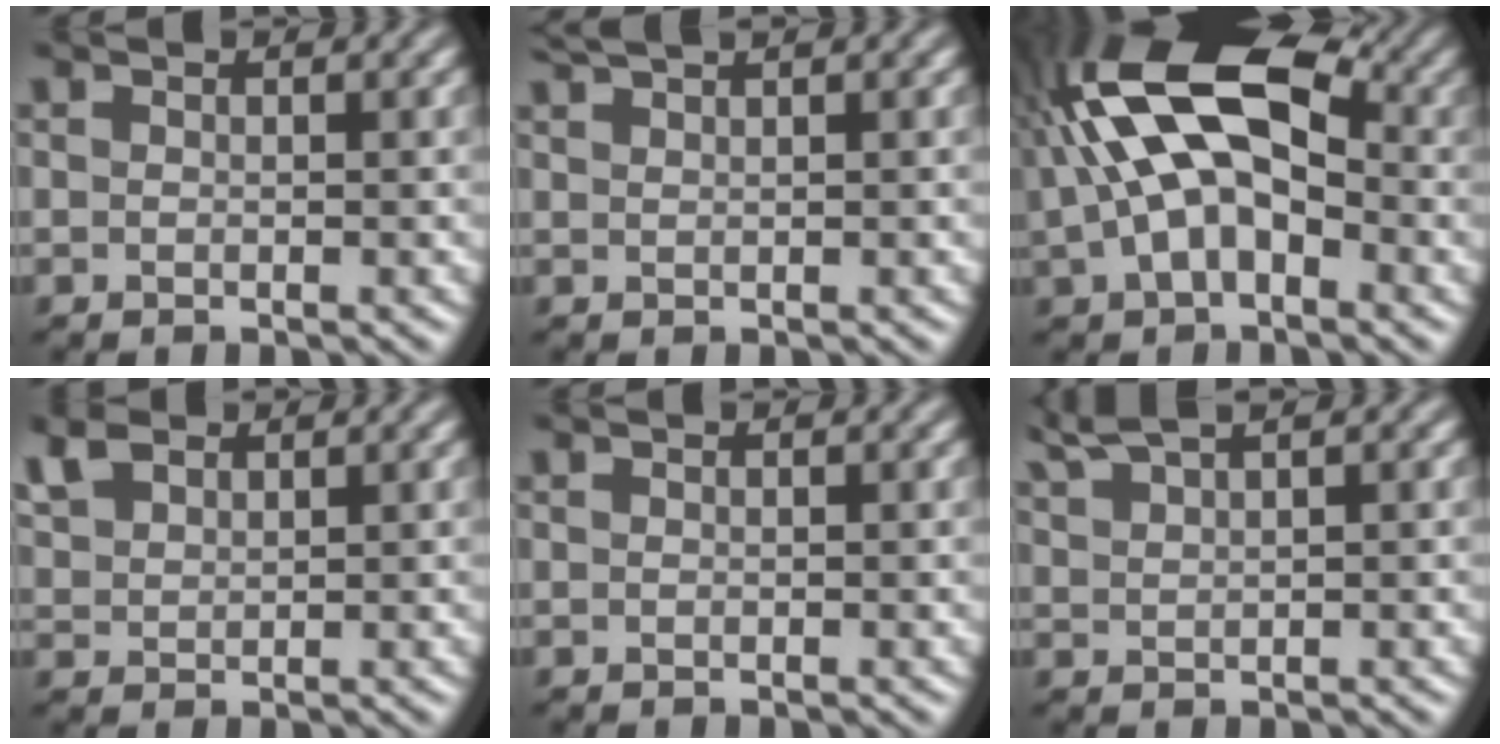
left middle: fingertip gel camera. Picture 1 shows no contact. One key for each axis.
{"total": 1.4, "fx": 1.4, "fy": -0.1, "fz": 0.4, "tx": -0.007, "ty": 0.010, "tz": 0.031}
{"total": 12.4, "fx": 2.1, "fy": 6.8, "fz": 10.1, "tx": -0.199, "ty": 0.033, "tz": 0.022}
{"total": 2.8, "fx": 2.1, "fy": 1.5, "fz": 1.1, "tx": -0.035, "ty": 0.011, "tz": 0.043}
{"total": 0.0}
{"total": 3.1, "fx": 2.8, "fy": 0.3, "fz": 1.3, "tx": -0.032, "ty": 0.017, "tz": 0.060}